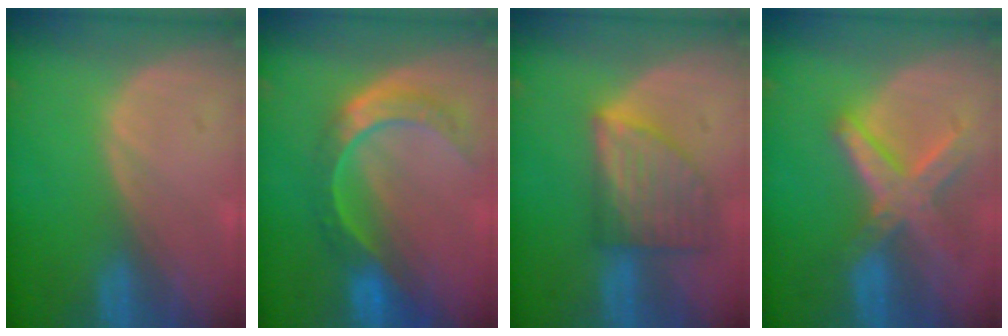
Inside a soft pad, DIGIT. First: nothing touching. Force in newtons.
{"total": 8.7, "press": 7.3, "slide": 4.7}
{"total": 7.8, "press": 7.1, "slide": 3.3}
{"total": 8.3, "press": 7.1, "slide": 4.3}